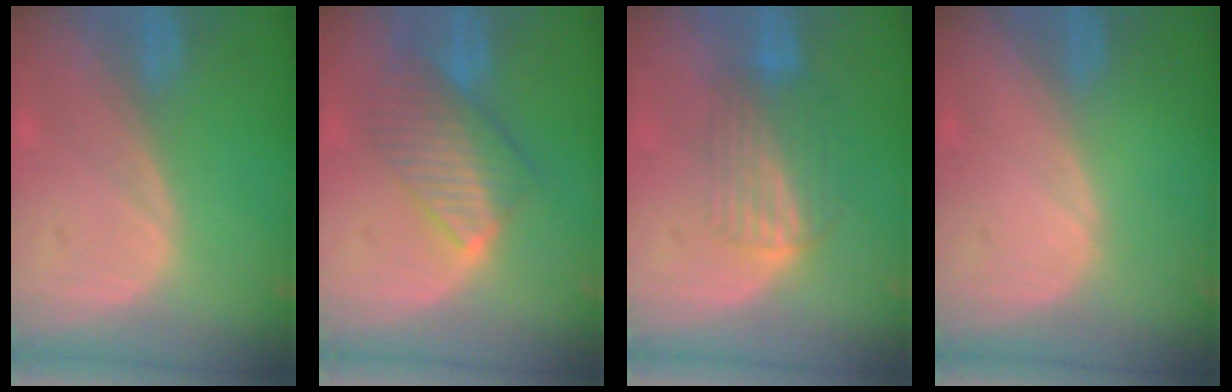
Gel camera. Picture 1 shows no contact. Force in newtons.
{"total": 7.5, "press": 7.1, "slide": 2.3}
{"total": 6.8, "press": 6.1, "slide": 3.2}
{"total": 0.0}